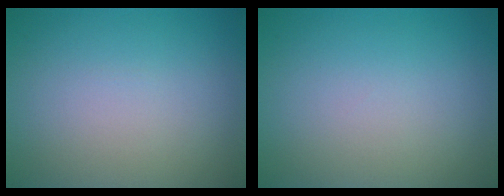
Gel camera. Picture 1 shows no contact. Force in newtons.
{"total": 0.0}